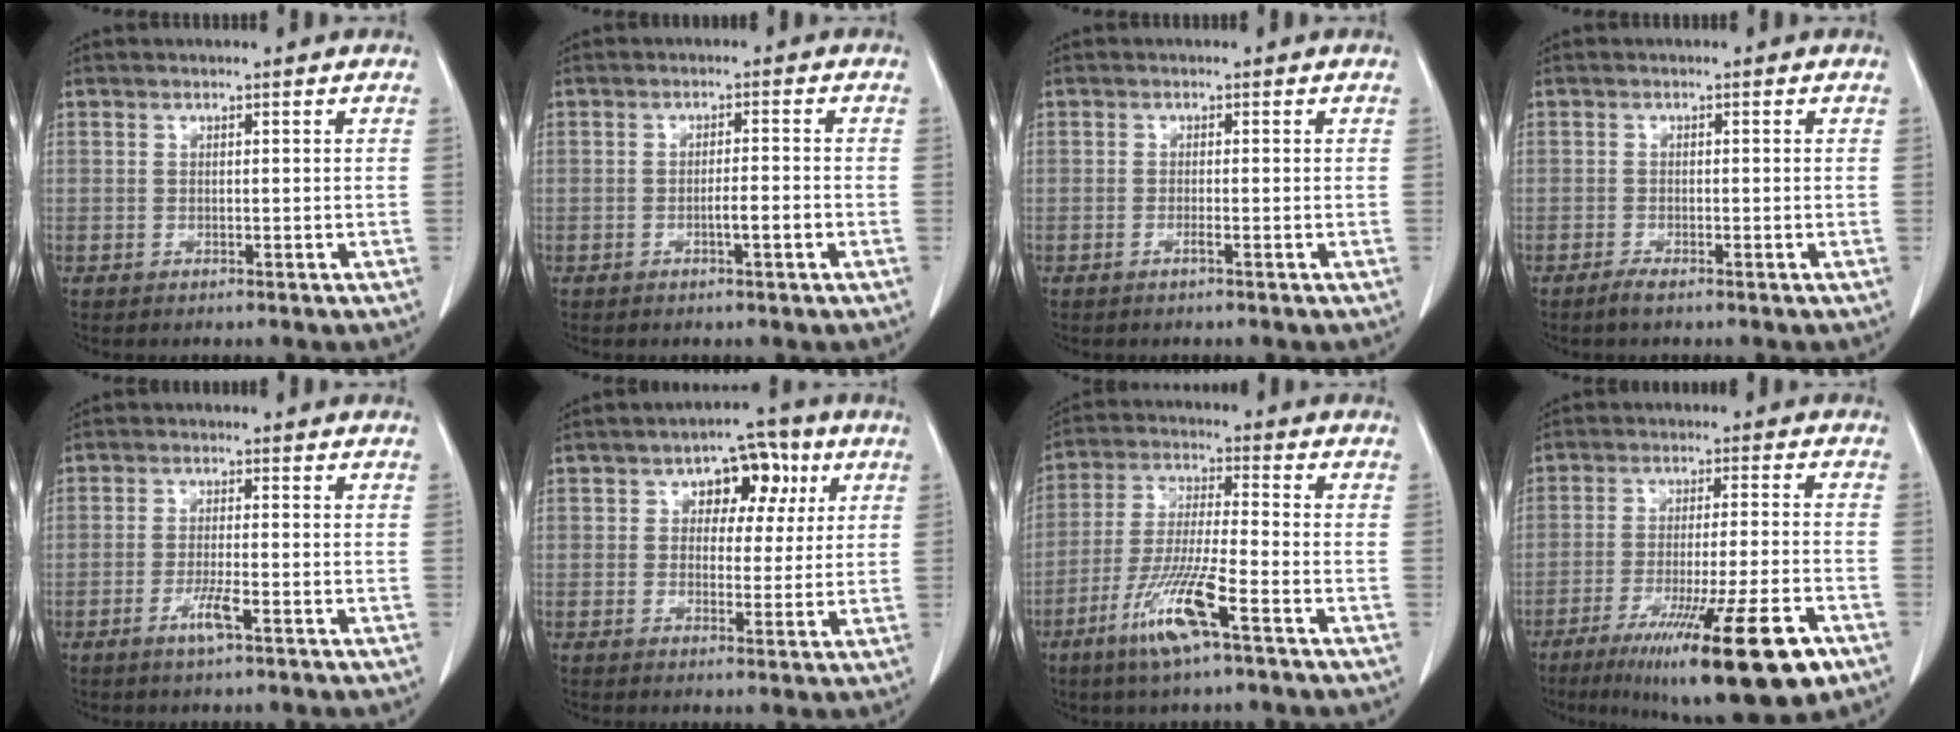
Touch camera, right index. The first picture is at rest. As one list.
[{"total": 2.7, "force": [-1.1, 0.2, 2.5], "torque": [-0.042, 0.001, -0.018]}, {"total": 0.9, "force": [-0.5, -0.1, 0.7], "torque": [-0.013, 0.001, -0.009]}, {"total": 1.5, "force": [-1.1, 0.0, 0.9], "torque": [-0.023, -0.004, -0.023]}, {"total": 3.8, "force": [-1.9, 0.1, 3.3], "torque": [-0.064, -0.006, -0.036]}, {"total": 7.3, "force": [2.7, 4.5, 5.1], "torque": [-0.056, 0.023, 0.035]}, {"total": 11.3, "force": [-5.8, 0.4, 9.6], "torque": [-0.195, -0.021, -0.114]}, {"total": 18.2, "force": [-10.5, 1.2, 14.8], "torque": [-0.194, -0.038, -0.162]}]